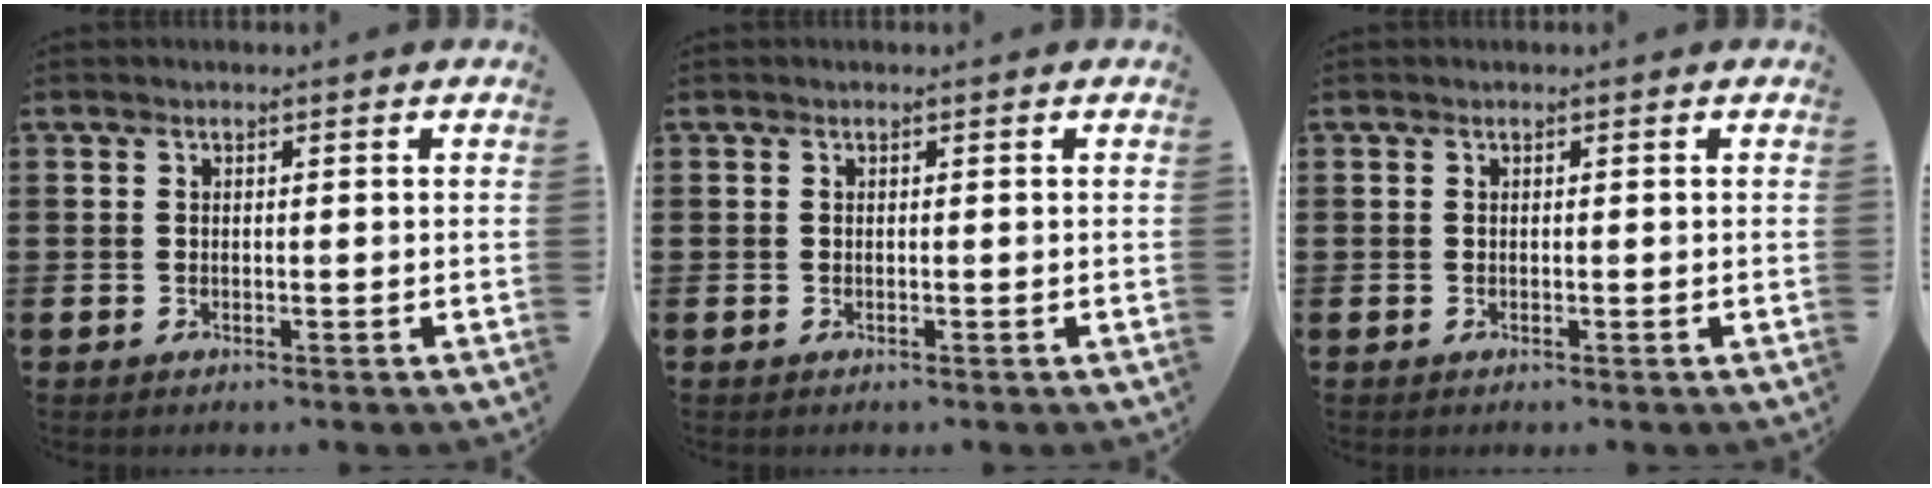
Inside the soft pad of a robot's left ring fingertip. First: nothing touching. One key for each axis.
{"total": 0.0}
{"total": 0.0}